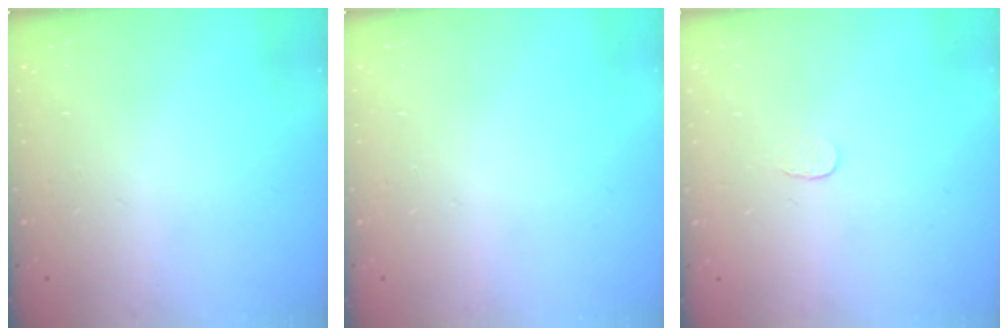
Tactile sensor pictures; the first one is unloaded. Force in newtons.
{"total": 0.0}
{"total": 3.0, "press": 3.0, "slide": 0.2}